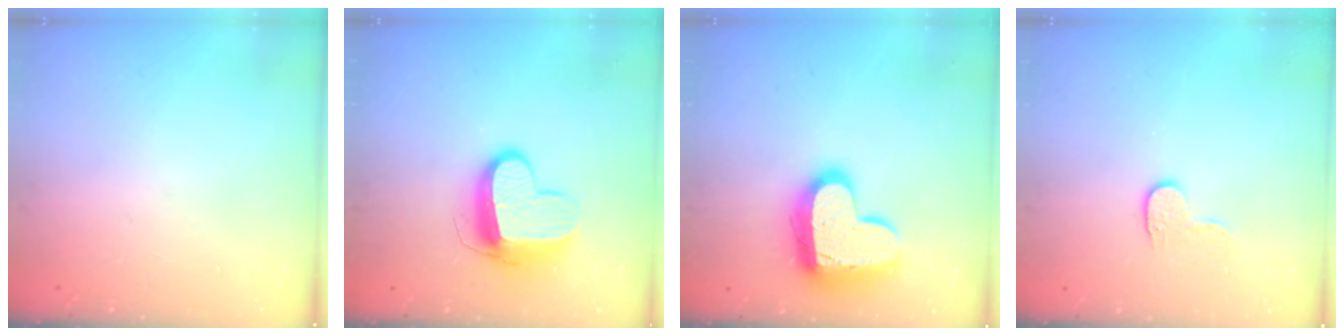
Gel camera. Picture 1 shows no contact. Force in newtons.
{"total": 11.7, "press": 11.6, "slide": 1.3}
{"total": 16.8, "press": 16.7, "slide": 1.4}
{"total": 5.8, "press": 5.8, "slide": 0.5}